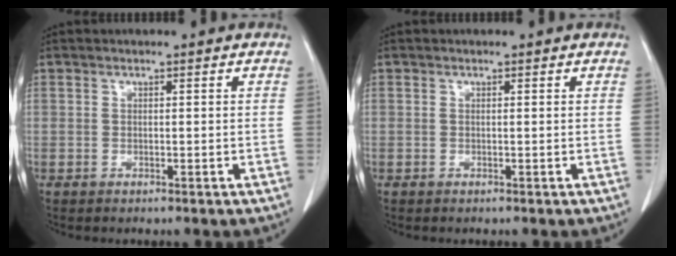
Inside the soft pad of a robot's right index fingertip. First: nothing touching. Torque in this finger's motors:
{"motor_torque": [-0.06, 0.08, 0.02, 0.01]}